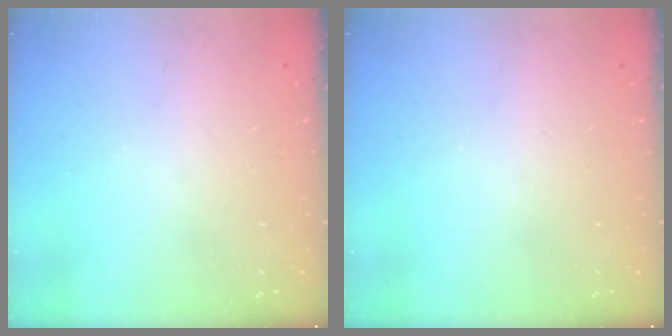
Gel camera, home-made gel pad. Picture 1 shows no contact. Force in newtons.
{"total": 0.0}